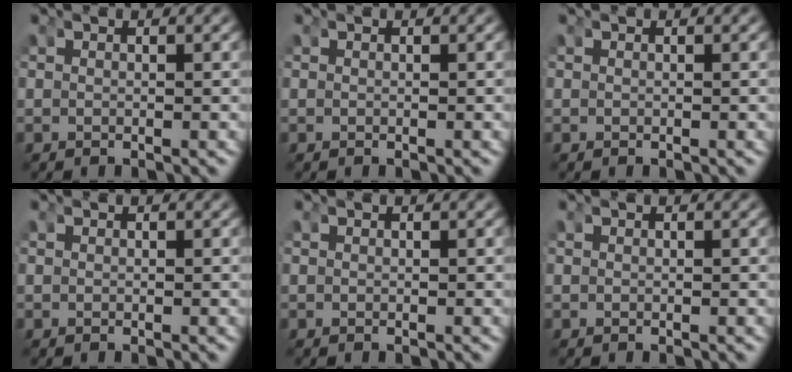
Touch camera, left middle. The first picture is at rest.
{"total": 0.0}
{"total": 0.0}
{"total": 0.0}
{"total": 0.0}
{"total": 0.0}